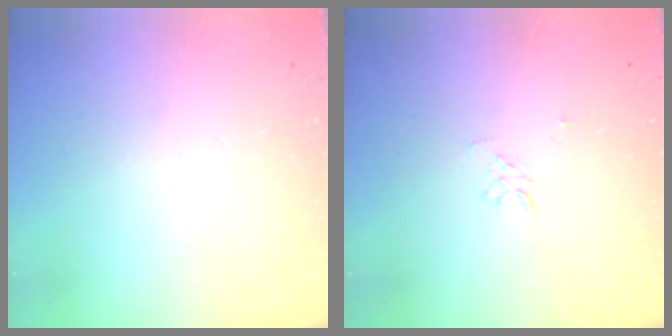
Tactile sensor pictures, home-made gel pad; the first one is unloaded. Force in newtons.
{"total": 2.6, "press": 2.6, "slide": 0.1}